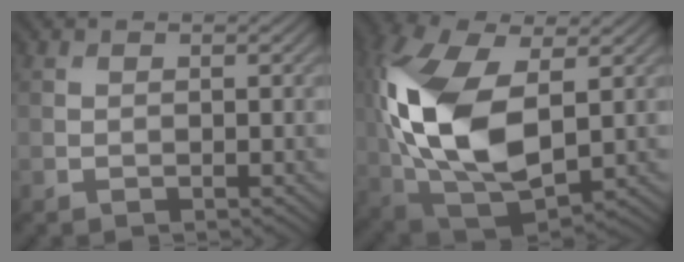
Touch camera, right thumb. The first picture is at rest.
{"total": 16.9, "force": [1.1, 9.4, 14.0], "torque": [-0.328, -0.003, 0.019]}